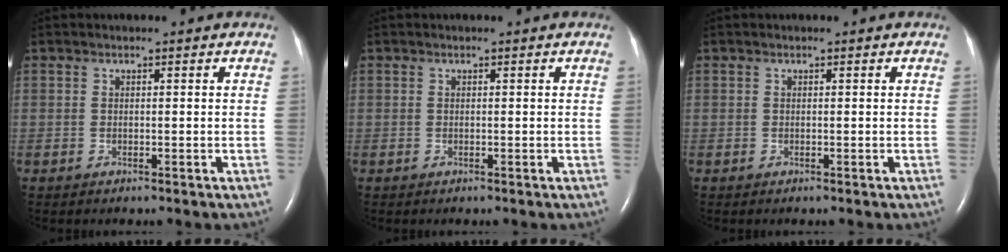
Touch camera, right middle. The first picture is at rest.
{"total": 0.0}
{"total": 0.0}